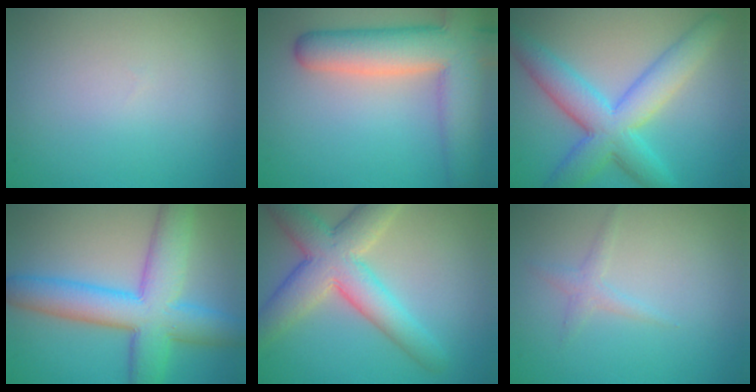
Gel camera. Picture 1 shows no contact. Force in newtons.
{"total": 9.1, "press": 9.0, "slide": 0.5}
{"total": 7.3, "press": 7.3, "slide": 0.1}
{"total": 9.3, "press": 9.3, "slide": 0.4}
{"total": 7.8, "press": 7.8, "slide": 0.4}
{"total": 1.2, "press": 1.2, "slide": 0.1}